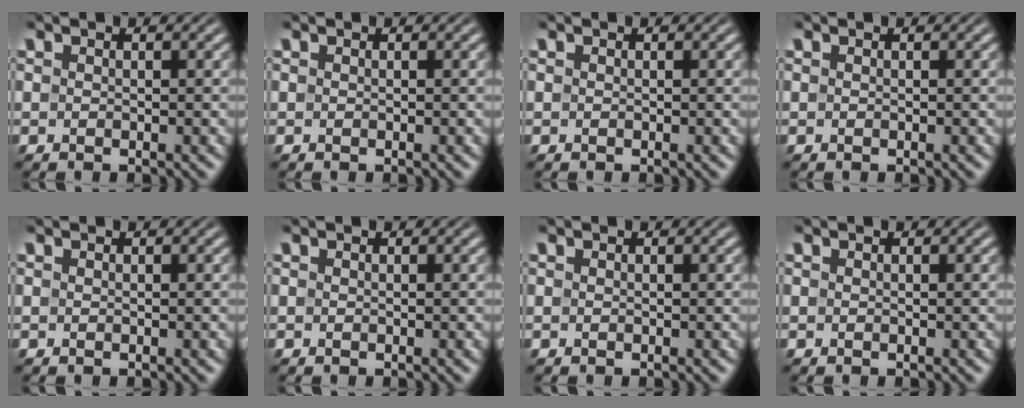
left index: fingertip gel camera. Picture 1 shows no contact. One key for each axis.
{"total": 0.0}
{"total": 0.0}
{"total": 0.0}
{"total": 0.0}
{"total": 0.0}
{"total": 0.0}
{"total": 0.0}